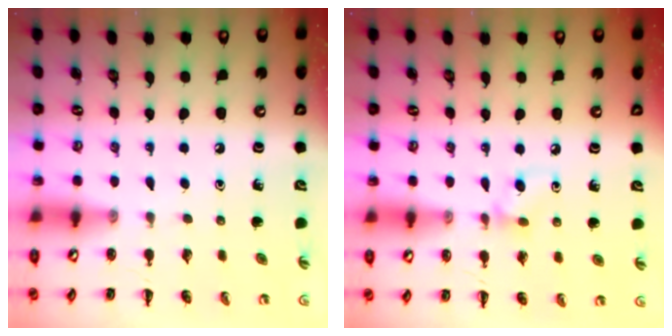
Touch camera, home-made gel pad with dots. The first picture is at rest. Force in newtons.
{"total": 5.9, "press": 5.6, "slide": 1.8}